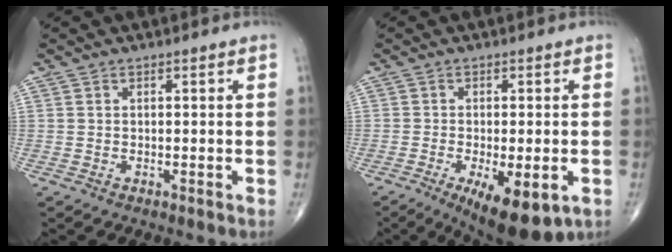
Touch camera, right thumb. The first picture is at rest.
{"total": 11.9, "force": [-4.8, 4.5, 10.0], "torque": [-0.146, -0.013, -0.063]}